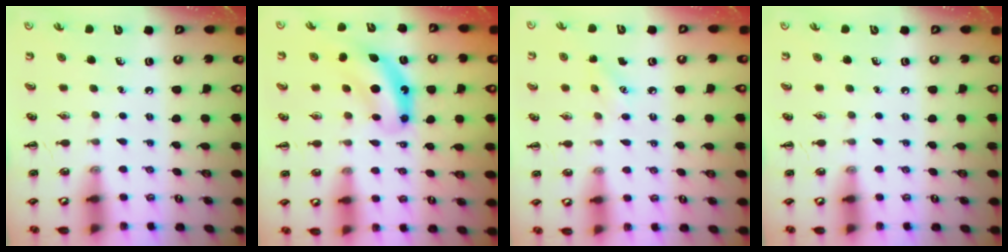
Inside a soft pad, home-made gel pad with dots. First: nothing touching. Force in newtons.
{"total": 7.7, "press": 7.6, "slide": 0.8}
{"total": 4.8, "press": 4.6, "slide": 1.3}
{"total": 0.0}